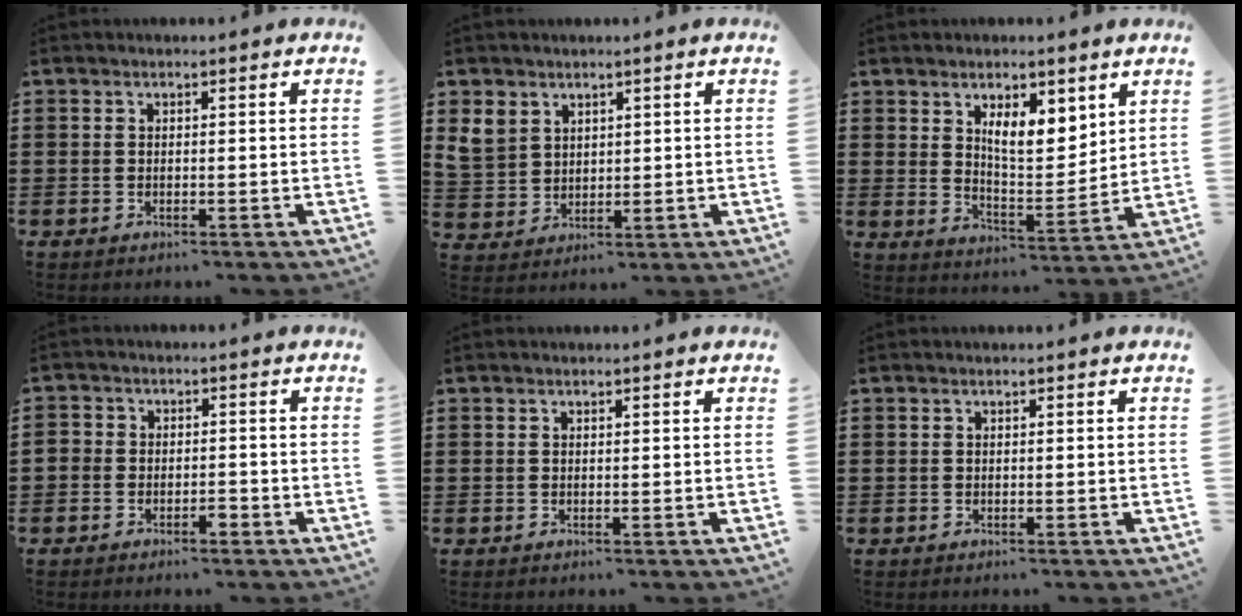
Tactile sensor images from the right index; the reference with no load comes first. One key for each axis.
{"total": 4.8, "fx": 2.9, "fy": 3.7, "fz": 0.8, "tx": -0.038, "ty": 0.009, "tz": 0.056}
{"total": 7.4, "fx": 4.7, "fy": 3.2, "fz": 4.8, "tx": -0.085, "ty": -0.018, "tz": 0.079}
{"total": 2.1, "fx": -1.6, "fy": 1.2, "fz": 0.6, "tx": -0.017, "ty": 0.005, "tz": -0.033}
{"total": 0.0}
{"total": 0.0}